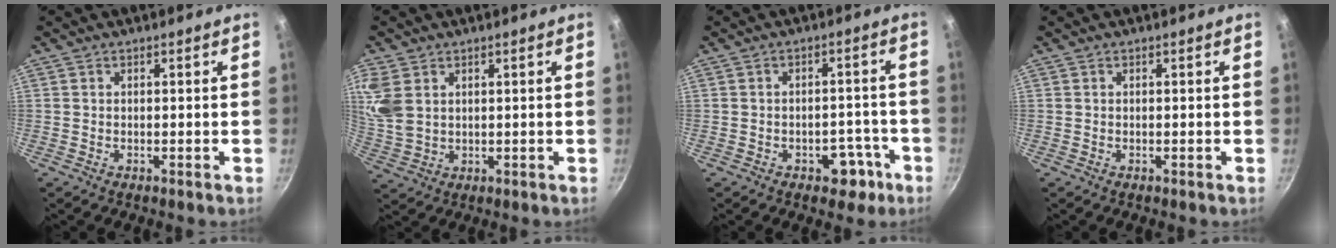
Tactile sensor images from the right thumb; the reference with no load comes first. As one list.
[{"total": 7.7, "force": [2.4, 5.4, 5.0], "torque": [-0.122, -0.002, 0.060]}, {"total": 5.9, "force": [-3.2, 3.8, 3.2], "torque": [-0.014, 0.035, -0.038]}, {"total": 0.0}]